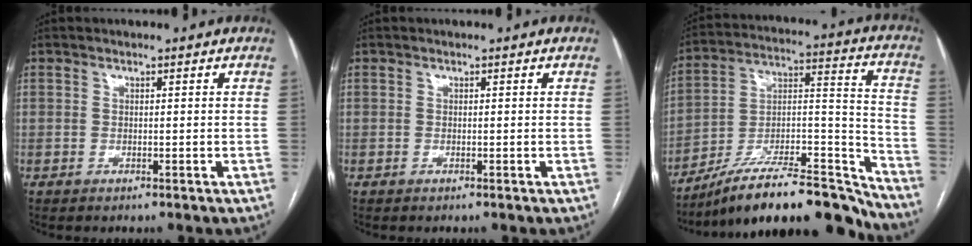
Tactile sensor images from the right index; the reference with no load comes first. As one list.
[{"total": 0.0}, {"total": 23.6, "force": [-20.3, 3.9, 11.4], "torque": [-0.142, 0.036, -0.330]}]